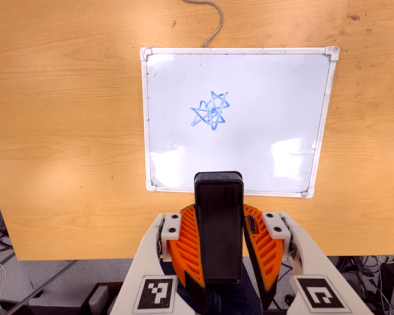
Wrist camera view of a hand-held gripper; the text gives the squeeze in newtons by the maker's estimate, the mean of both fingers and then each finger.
{"total": 9.7, "left": 7.7, "right": 11.8}